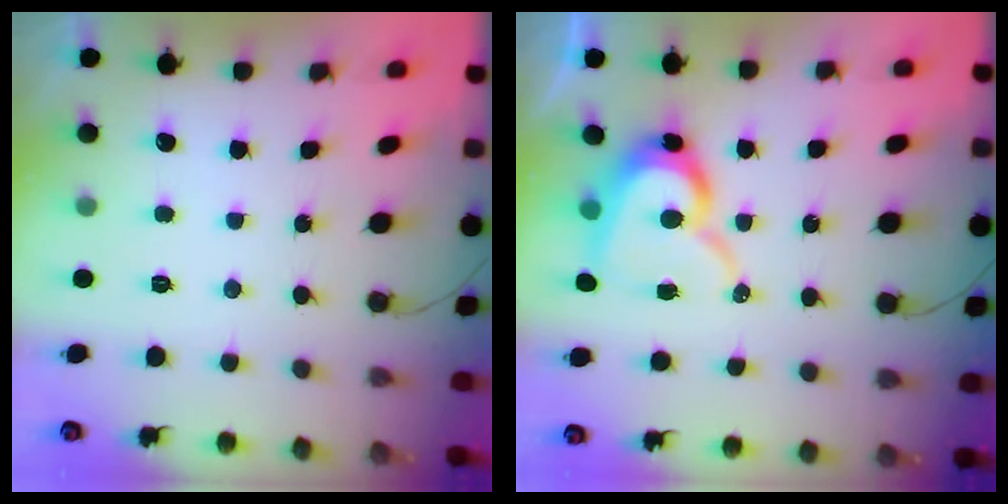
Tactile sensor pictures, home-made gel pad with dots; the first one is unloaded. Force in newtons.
{"total": 12.4, "press": 12.4, "slide": 1.4}